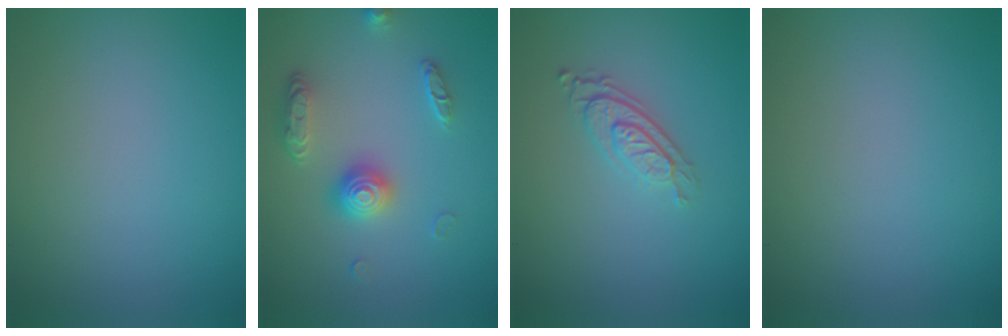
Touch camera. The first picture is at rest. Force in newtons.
{"total": 3.4, "press": 3.0, "slide": 1.6}
{"total": 2.8, "press": 2.0, "slide": 1.8}
{"total": 0.0}